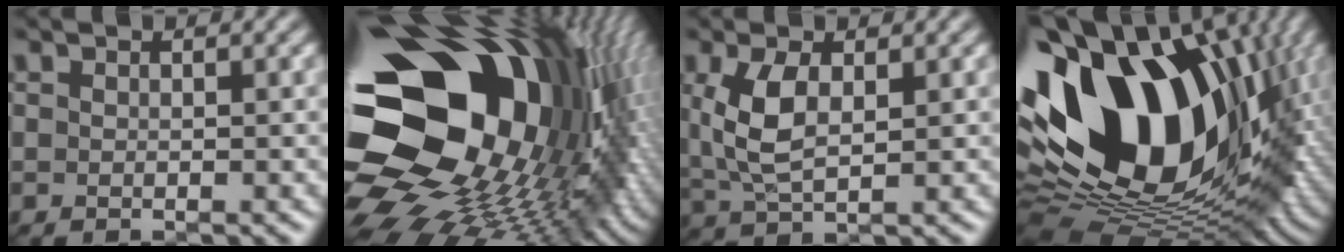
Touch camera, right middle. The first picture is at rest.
{"total": 22.1, "force": [0.5, 14.7, 16.5], "torque": [-0.323, -0.043, 0.005]}
{"total": 4.5, "force": [0.8, 2.3, 3.8], "torque": [-0.091, -0.001, 0.018]}
{"total": 20.0, "force": [2.8, 12.9, 15.0], "torque": [-0.287, 0.003, 0.042]}